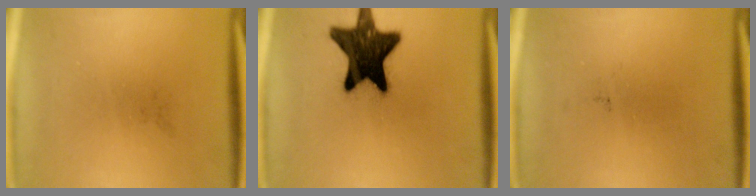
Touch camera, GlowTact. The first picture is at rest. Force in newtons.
{"total": 16.7}
{"total": 0.0}